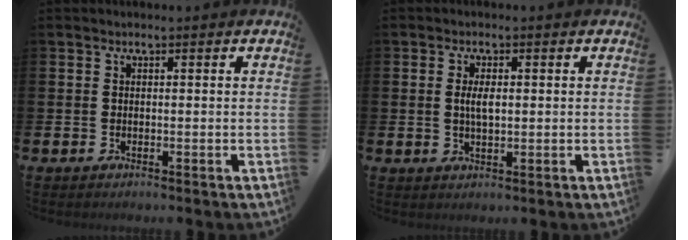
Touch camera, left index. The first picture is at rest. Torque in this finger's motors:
{"motor_torque": [0.21, -0.06, 0.10, 0.07]}